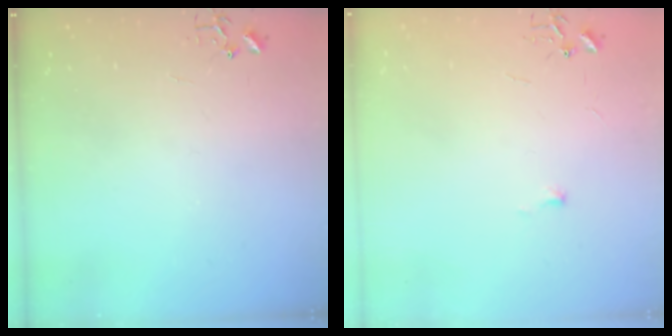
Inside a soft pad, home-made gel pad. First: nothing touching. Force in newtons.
{"total": 3.4, "press": 3.4, "slide": 0.5}